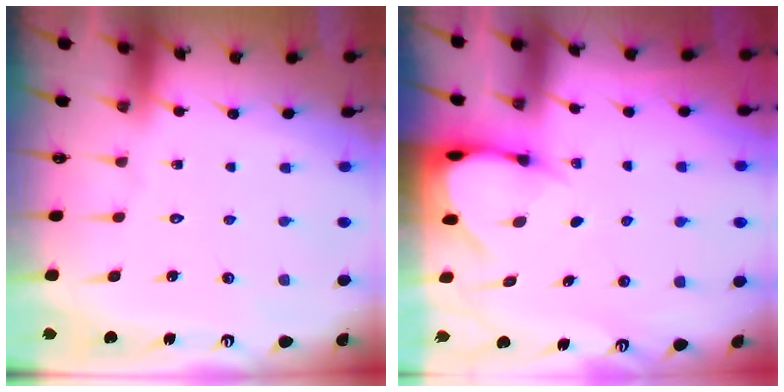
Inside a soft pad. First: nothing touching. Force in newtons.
{"total": 3.9, "press": 3.9, "slide": 0.3}